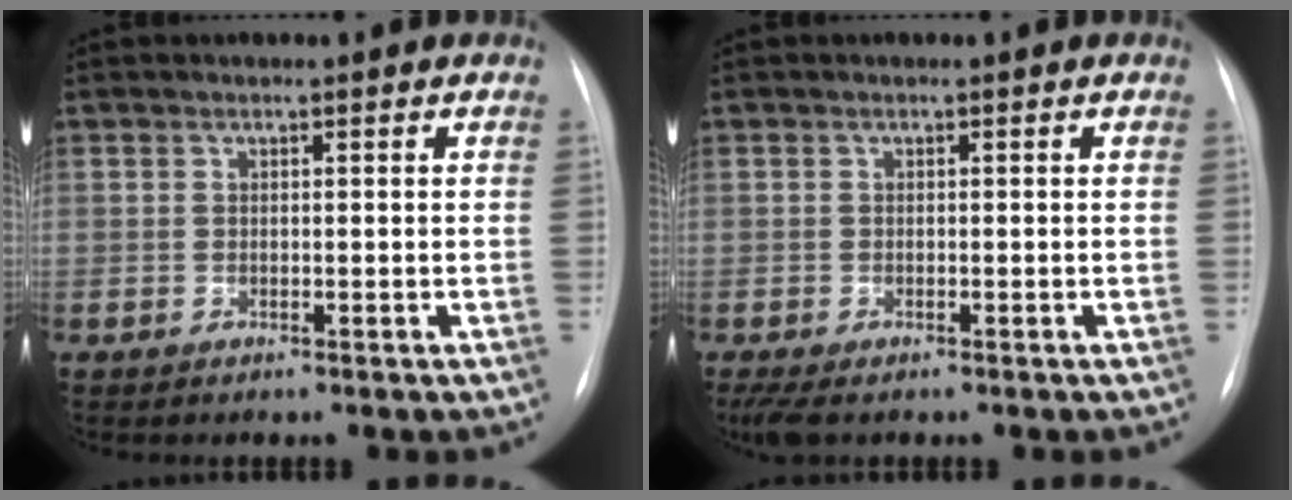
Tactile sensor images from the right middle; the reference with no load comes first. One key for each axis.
{"total": 4.1, "fx": -2.8, "fy": 1.6, "fz": 2.5, "tx": -0.049, "ty": -0.014, "tz": -0.044}